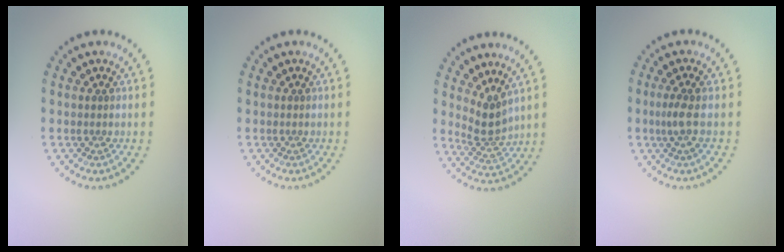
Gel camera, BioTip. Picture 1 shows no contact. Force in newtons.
{"total": 0.0}
{"total": 2.5, "press": 1.8, "slide": 1.8}
{"total": 1.9, "press": 1.5, "slide": 1.2}